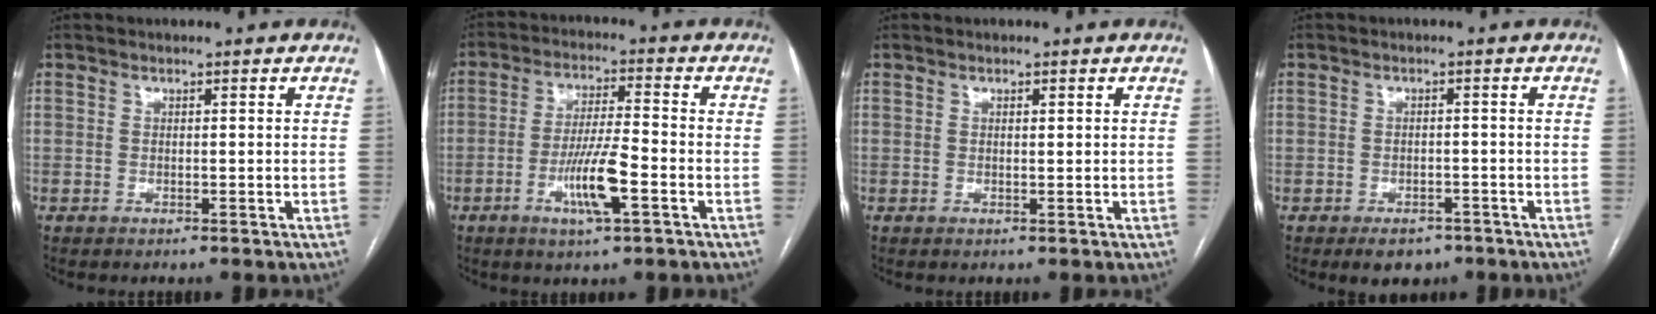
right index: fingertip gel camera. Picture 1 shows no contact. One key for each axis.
{"total": 8.6, "fx": -3.3, "fy": 0.8, "fz": 7.9, "tx": -0.151, "ty": -0.004, "tz": -0.058}
{"total": 0.6, "fx": 0.3, "fy": 0.1, "fz": 0.5, "tx": -0.011, "ty": -0.001, "tz": 0.005}
{"total": 4.7, "fx": -3.1, "fy": 3.1, "fz": 1.7, "tx": -0.015, "ty": 0.005, "tz": -0.035}